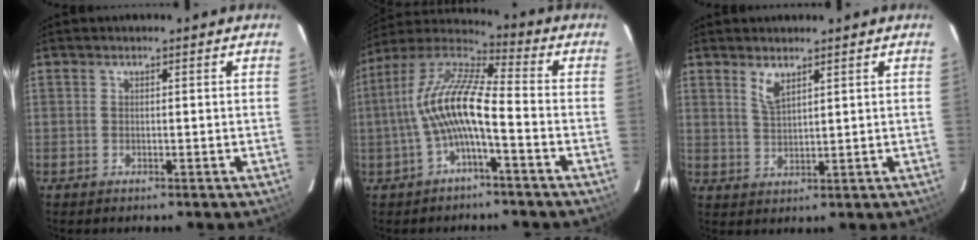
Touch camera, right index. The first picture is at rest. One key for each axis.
{"total": 12.2, "fx": -2.9, "fy": 2.5, "fz": 11.5, "tx": -0.235, "ty": 0.014, "tz": -0.056}
{"total": 3.3, "fx": 2.3, "fy": 1.0, "fz": 2.2, "tx": -0.043, "ty": -0.004, "tz": 0.045}